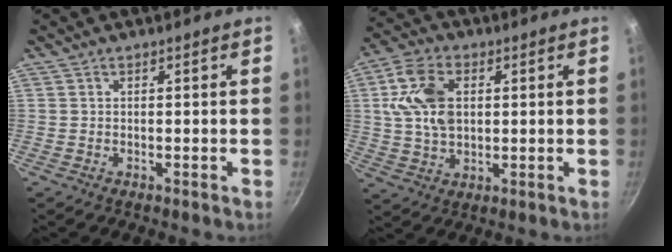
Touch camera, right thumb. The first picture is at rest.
{"total": 11.7, "force": [2.2, 7.6, 8.6], "torque": [-0.163, 0.007, 0.041]}